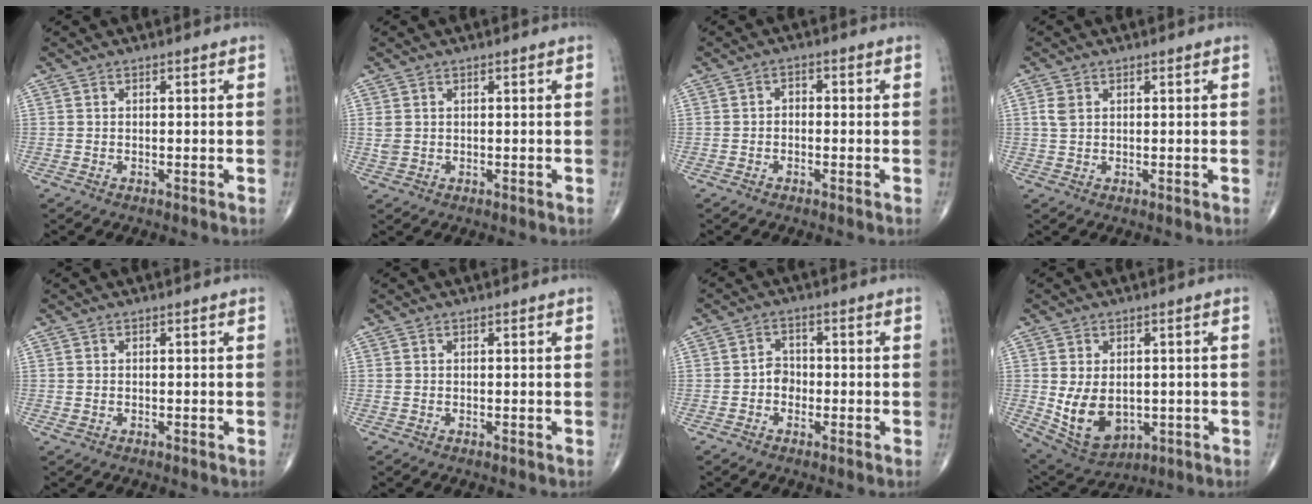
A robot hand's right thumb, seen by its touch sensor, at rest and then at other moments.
{"total": 1.9, "force": [0.3, 1.5, 1.1], "torque": [-0.026, 0.001, 0.012]}
{"total": 1.6, "force": [-0.4, 1.2, 1.0], "torque": [-0.002, 0.009, -0.014]}
{"total": 2.3, "force": [0.7, 1.6, 1.5], "torque": [-0.033, 0.004, 0.017]}
{"total": 0.6, "force": [0.0, 0.5, 0.3], "torque": [-0.009, 0.004, 0.004]}
{"total": 0.0}
{"total": 3.1, "force": [-0.8, 2.6, 1.4], "torque": [-0.005, 0.012, -0.022]}
{"total": 10.8, "force": [-0.9, 7.5, 7.7], "torque": [-0.115, -0.006, 0.010]}